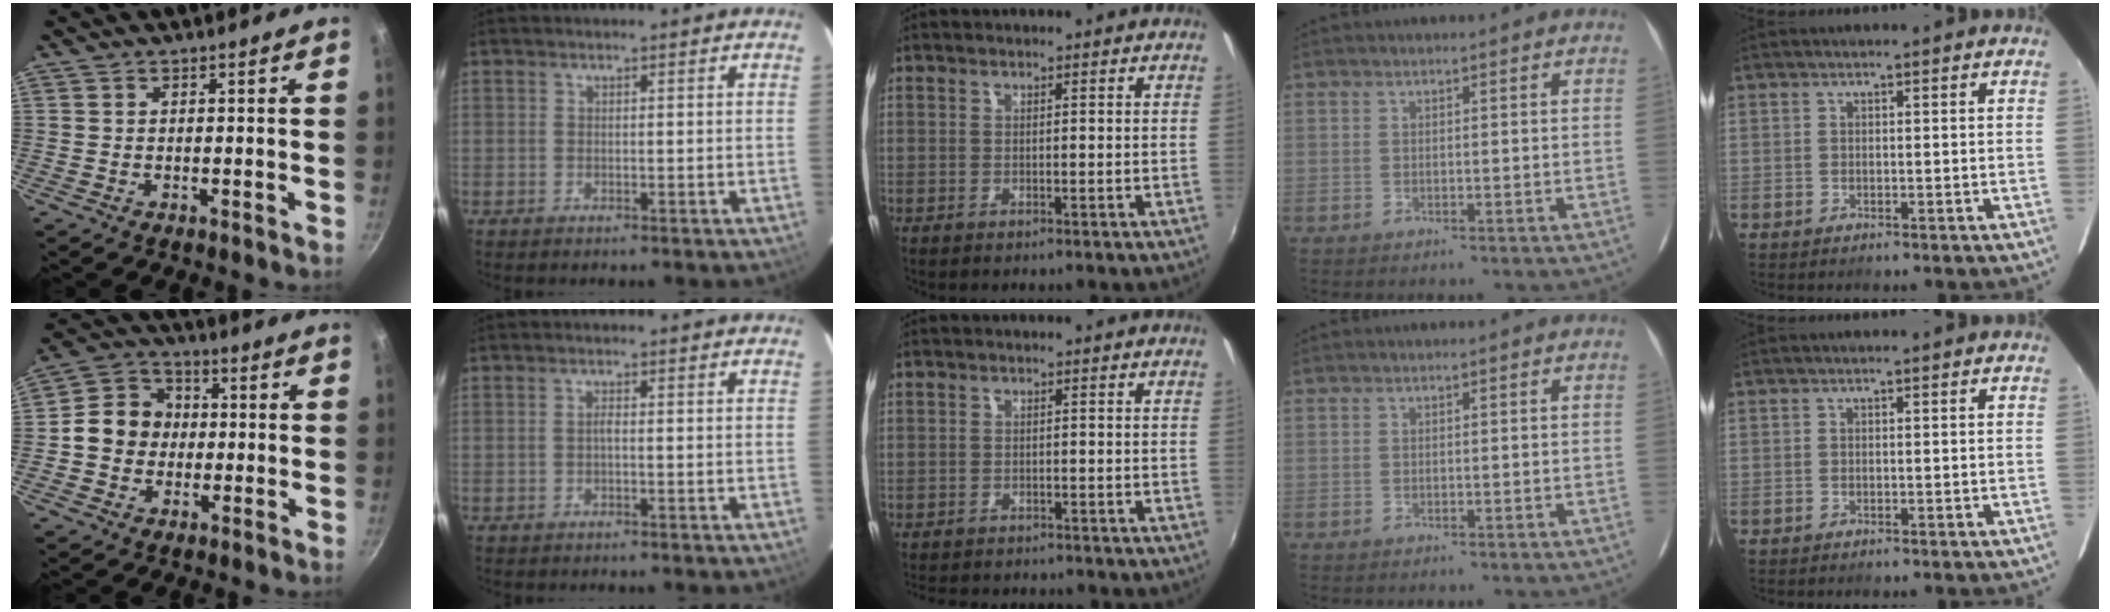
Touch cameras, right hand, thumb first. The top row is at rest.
{"thumb": {"total": 9.8, "force": [-0.5, 8.6, 4.6], "torque": [-0.047, 0.022, -0.028]}, "index": {"total": 0.8, "force": [-0.3, 0.2, 0.7], "torque": [-0.013, 0.005, -0.007]}, "middle": {"total": 4.6, "force": [-4.2, 1.5, 1.2], "torque": [-0.035, -0.007, -0.065]}}